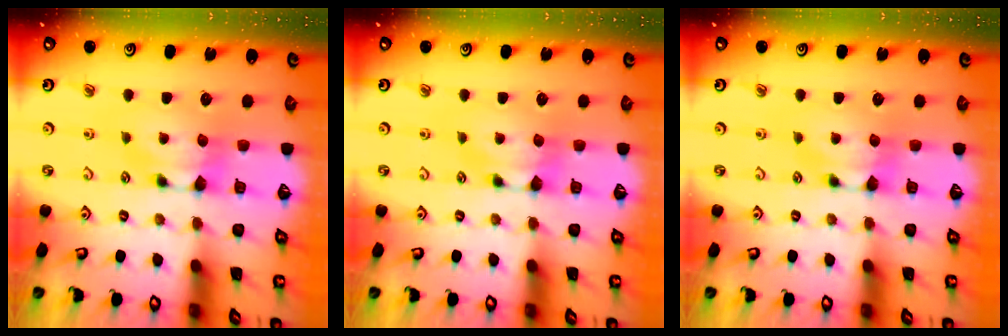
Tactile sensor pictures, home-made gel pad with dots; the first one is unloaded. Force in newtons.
{"total": 0.0}
{"total": 0.0}